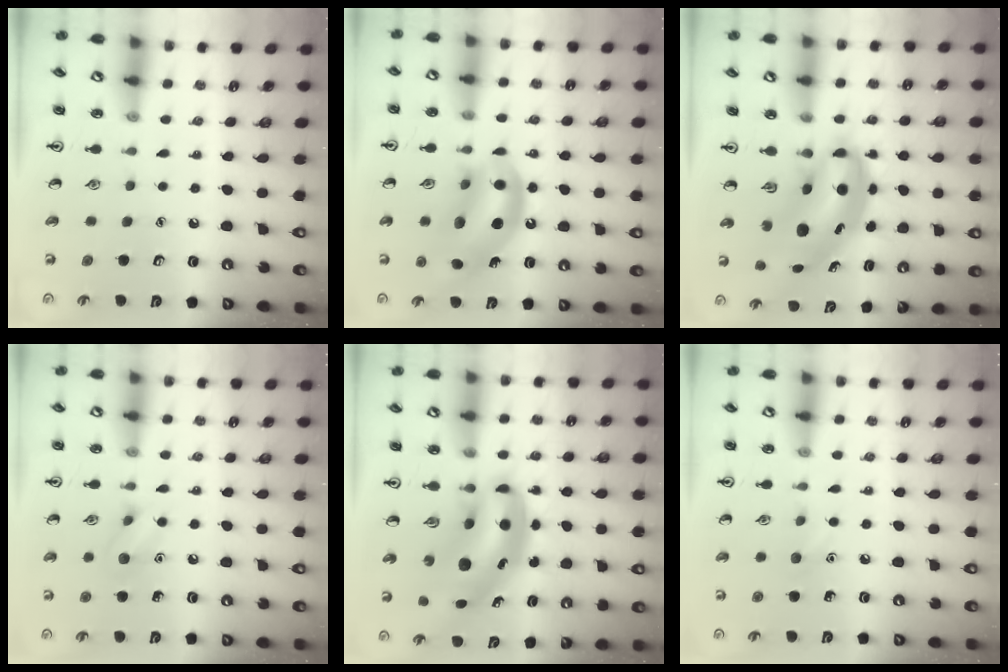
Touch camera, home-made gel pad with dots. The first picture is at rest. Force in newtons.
{"total": 13.6, "press": 13.0, "slide": 4.3}
{"total": 7.5, "press": 7.2, "slide": 2.0}
{"total": 6.9, "press": 6.8, "slide": 1.3}
{"total": 8.0, "press": 7.6, "slide": 2.4}
{"total": 5.2, "press": 5.0, "slide": 1.5}